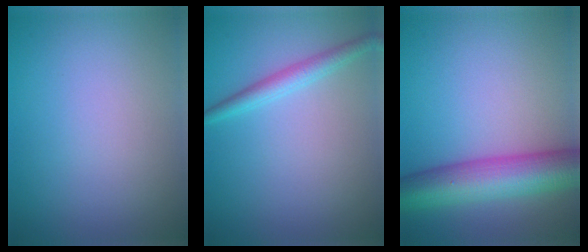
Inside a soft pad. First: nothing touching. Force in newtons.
{"total": 2.1, "press": 2.1, "slide": 0.1}
{"total": 8.9, "press": 8.9, "slide": 0.2}